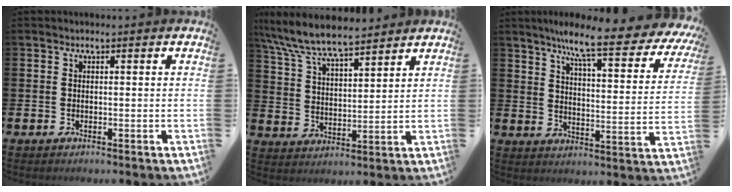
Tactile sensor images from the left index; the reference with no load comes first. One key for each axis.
{"total": 7.9, "fx": 7.4, "fy": 1.1, "fz": 2.5, "tx": -0.083, "ty": -0.037, "tz": 0.134}
{"total": 9.7, "fx": 7.7, "fy": 1.3, "fz": 5.8, "tx": -0.109, "ty": -0.053, "tz": 0.121}